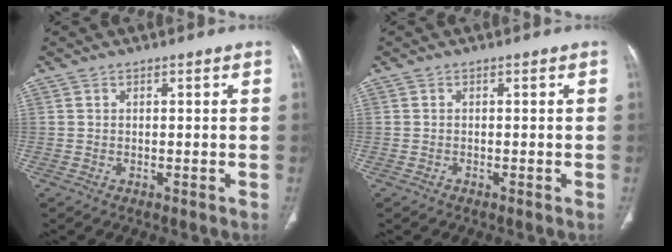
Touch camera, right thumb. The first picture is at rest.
{"total": 0.0}